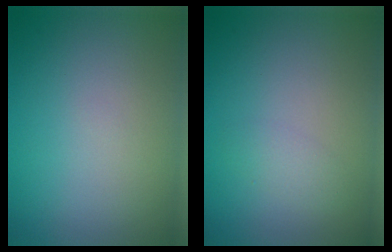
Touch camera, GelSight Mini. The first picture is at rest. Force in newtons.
{"total": 1.3, "press": 1.3, "slide": 0.1}